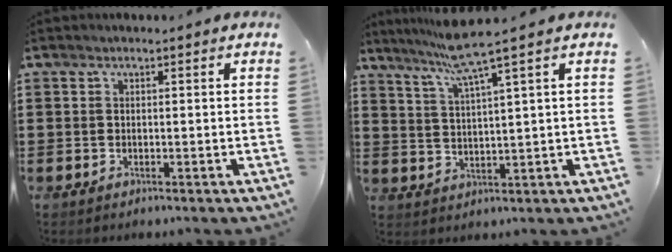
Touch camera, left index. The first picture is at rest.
{"total": 5.3, "force": [4.0, -1.1, 3.4], "torque": [-0.077, -0.010, 0.066]}